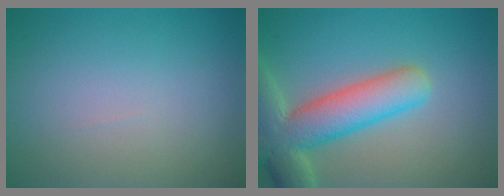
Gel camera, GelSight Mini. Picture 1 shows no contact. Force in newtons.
{"total": 8.5, "press": 8.5, "slide": 0.9}